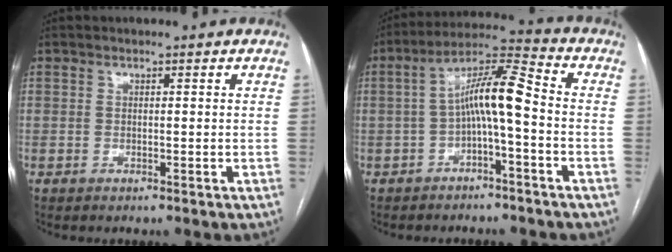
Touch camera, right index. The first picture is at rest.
{"total": 8.7, "force": [-1.3, 0.9, 8.5], "torque": [-0.152, 0.033, -0.026]}